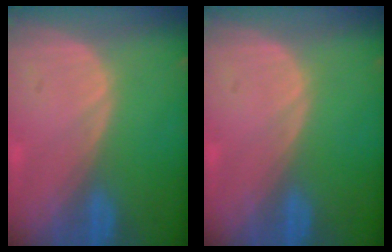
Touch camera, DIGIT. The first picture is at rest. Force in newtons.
{"total": 0.0}